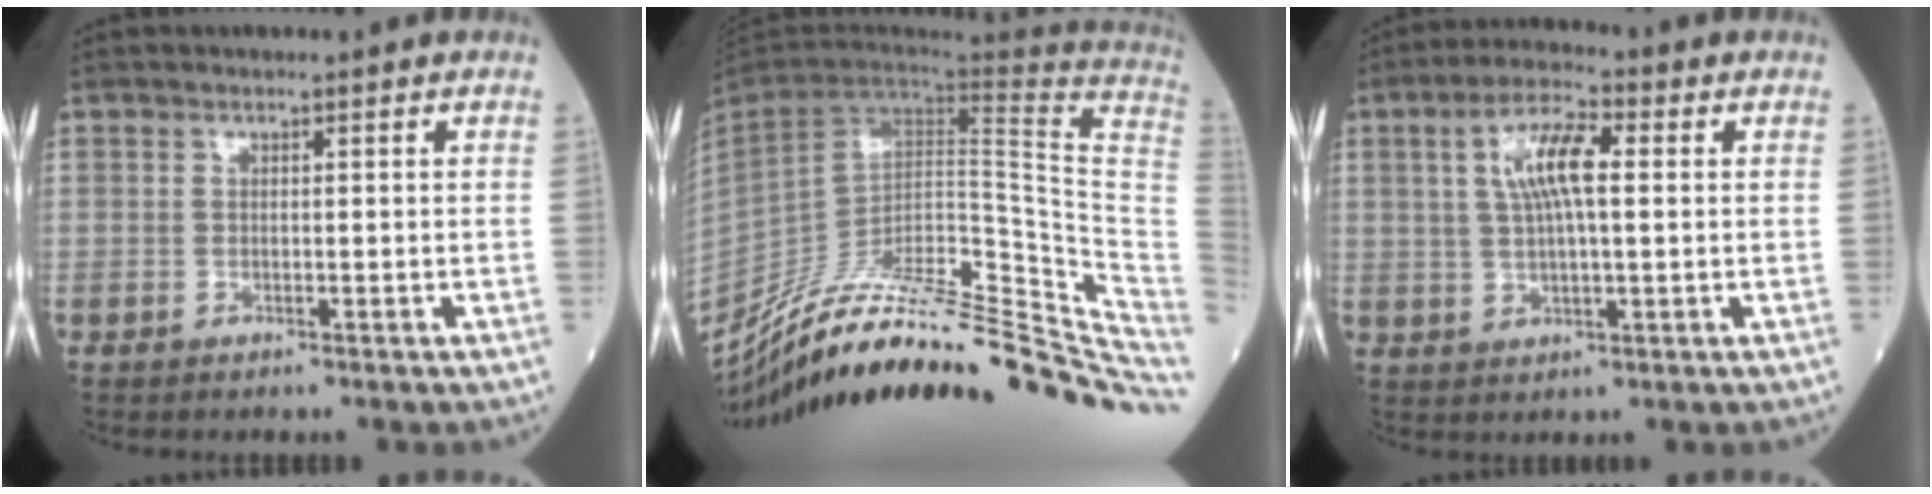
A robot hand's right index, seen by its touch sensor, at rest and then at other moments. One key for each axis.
{"total": 36.5, "fx": -31.4, "fy": 4.1, "fz": 18.2, "tx": -0.177, "ty": -0.038, "tz": -0.443}
{"total": 8.2, "fx": 1.9, "fy": 2.2, "fz": 7.6, "tx": -0.148, "ty": 0.017, "tz": 0.035}